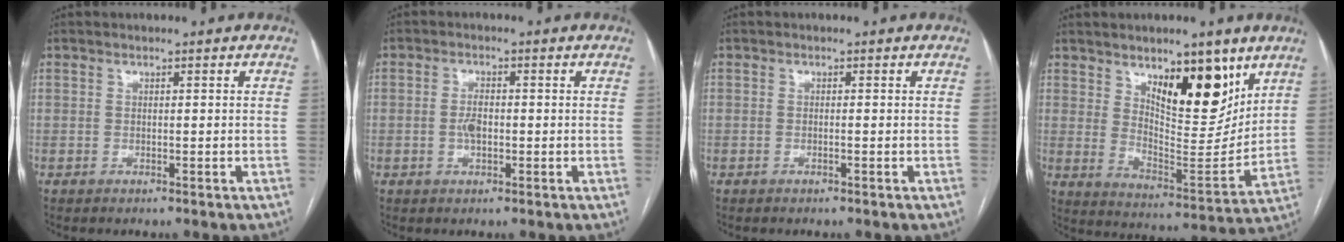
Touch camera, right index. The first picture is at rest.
{"total": 2.6, "force": [-0.5, 1.0, 2.3], "torque": [-0.048, 0.002, -0.007]}
{"total": 0.5, "force": [-0.3, -0.2, 0.4], "torque": [-0.009, 0.002, -0.008]}
{"total": 14.5, "force": [8.2, 5.1, 10.8], "torque": [-0.153, -0.018, 0.141]}